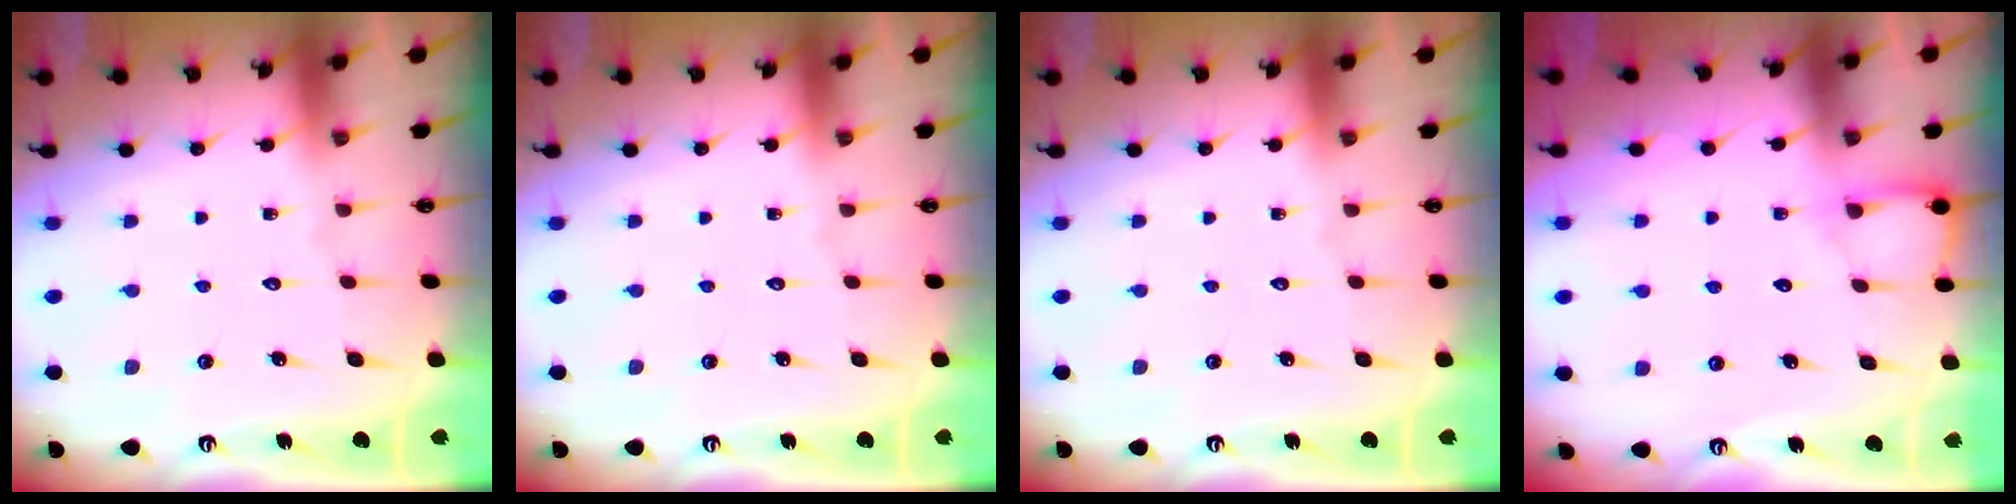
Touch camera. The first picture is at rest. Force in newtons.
{"total": 0.0}
{"total": 0.0}
{"total": 4.8, "press": 4.8, "slide": 0.5}